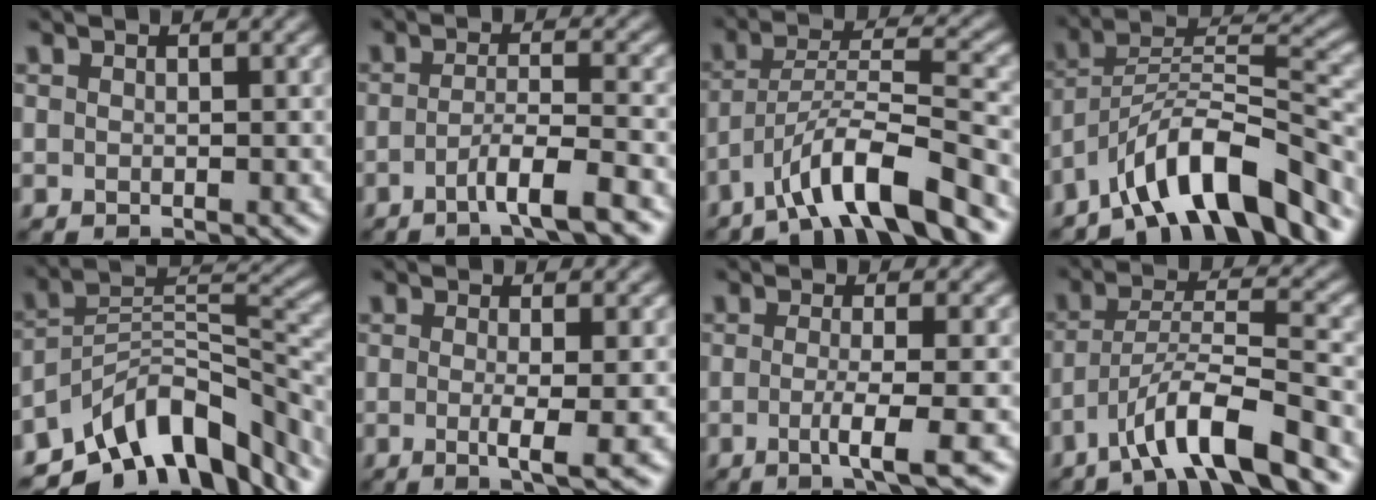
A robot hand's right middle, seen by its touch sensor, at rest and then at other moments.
{"total": 4.2, "force": [-2.2, 0.6, 3.6], "torque": [-0.059, 0.002, -0.048]}
{"total": 8.0, "force": [-5.3, 1.4, 5.8], "torque": [-0.098, 0.015, -0.095]}
{"total": 10.2, "force": [-7.2, 3.0, 6.6], "torque": [-0.098, 0.014, -0.136]}
{"total": 10.8, "force": [-7.6, 4.9, 6.0], "torque": [-0.089, 0.010, -0.146]}
{"total": 3.0, "force": [-0.3, 0.6, 2.9], "torque": [-0.046, -0.007, -0.008]}
{"total": 3.7, "force": [-0.9, 0.7, 3.5], "torque": [-0.053, -0.004, -0.023]}
{"total": 7.2, "force": [-4.8, 1.1, 5.3], "torque": [-0.092, 0.012, -0.088]}